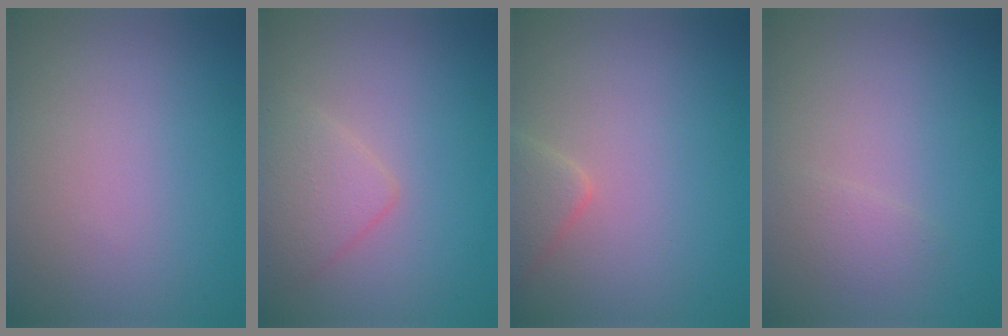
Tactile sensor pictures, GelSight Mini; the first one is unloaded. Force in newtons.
{"total": 2.4, "press": 2.4, "slide": 0.1}
{"total": 1.9, "press": 1.9, "slide": 0.1}
{"total": 1.2, "press": 1.2, "slide": 0.0}